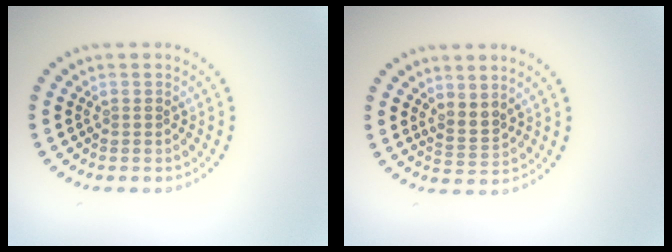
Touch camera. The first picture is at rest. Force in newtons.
{"total": 2.0, "press": 1.5, "slide": 1.3}